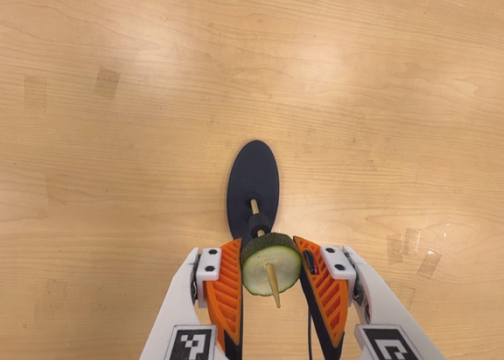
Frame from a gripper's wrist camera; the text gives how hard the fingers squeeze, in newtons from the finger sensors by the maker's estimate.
{"total": 9.8, "left": 8.9, "right": 10.7}